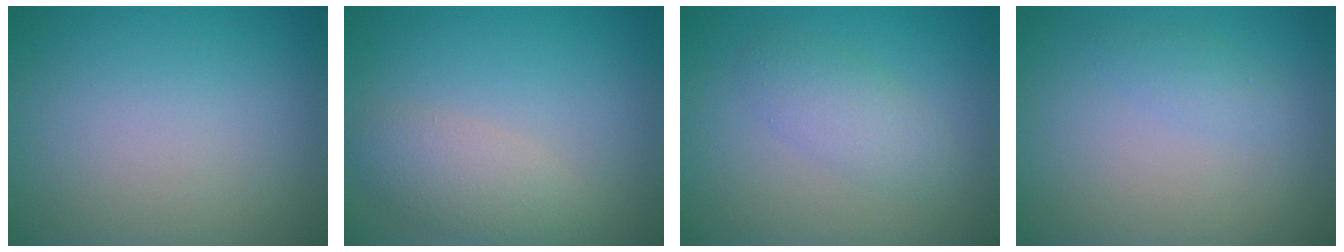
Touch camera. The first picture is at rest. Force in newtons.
{"total": 3.1, "press": 3.1, "slide": 0.3}
{"total": 2.5, "press": 2.5, "slide": 0.1}
{"total": 1.0, "press": 1.0, "slide": 0.0}